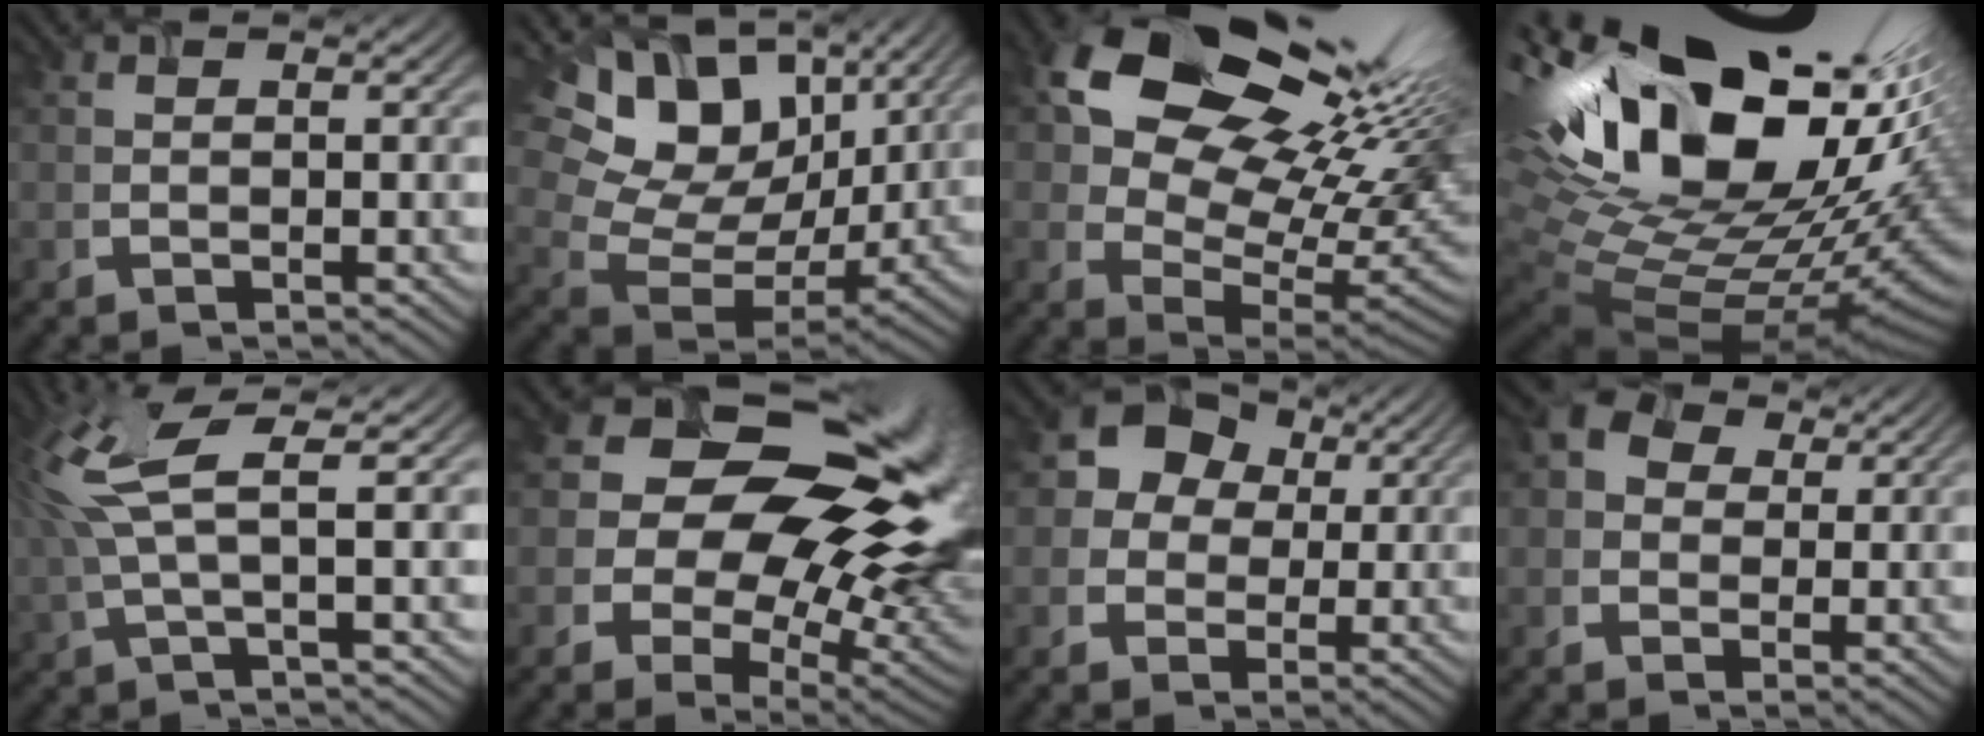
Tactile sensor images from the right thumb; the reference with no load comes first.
{"total": 16.4, "force": [8.6, 11.0, 8.5], "torque": [-0.192, 0.039, 0.167]}
{"total": 19.2, "force": [8.6, 12.1, 12.3], "torque": [-0.185, 0.025, 0.148]}
{"total": 20.9, "force": [5.6, 13.7, 14.8], "torque": [-0.284, -0.015, 0.122]}
{"total": 6.4, "force": [1.9, 1.3, 6.0], "torque": [-0.134, 0.016, 0.038]}
{"total": 19.6, "force": [2.7, 13.4, 14.0], "torque": [-0.201, -0.004, 0.070]}
{"total": 7.5, "force": [1.5, 6.9, 2.5], "torque": [-0.060, 0.026, 0.002]}
{"total": 3.0, "force": [0.6, 2.9, 0.7], "torque": [-0.014, 0.001, 0.008]}